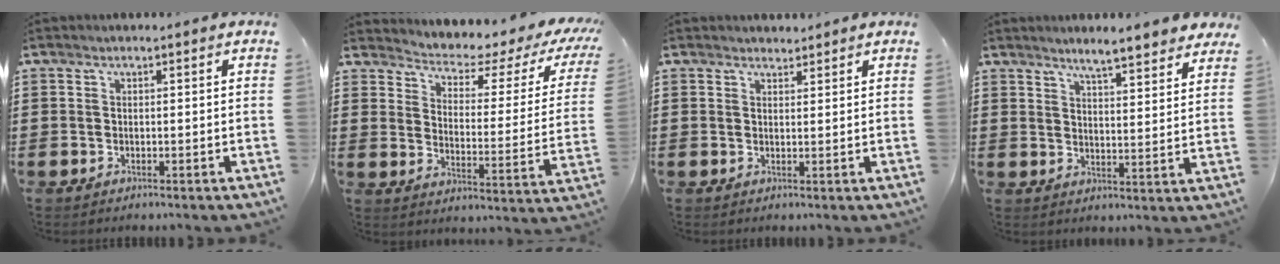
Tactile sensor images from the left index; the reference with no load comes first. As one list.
[{"total": 2.6, "force": [2.1, 0.8, 1.3], "torque": [-0.036, -0.029, 0.022]}, {"total": 1.5, "force": [1.5, 0.4, -0.1], "torque": [-0.003, 0.004, 0.030]}, {"total": 4.7, "force": [4.5, -0.2, 1.4], "torque": [-0.038, -0.024, 0.075]}]